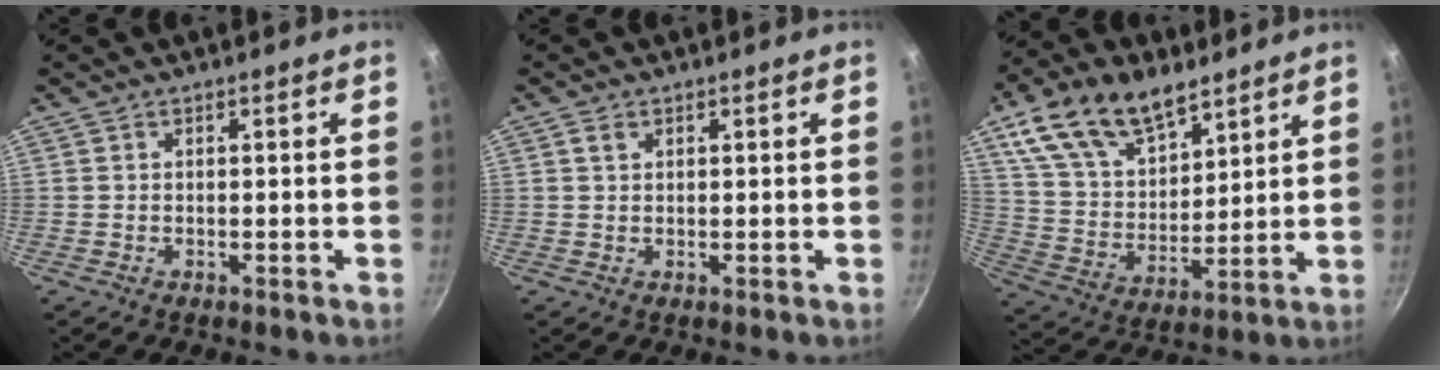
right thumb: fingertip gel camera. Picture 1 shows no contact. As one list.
[{"total": 1.4, "force": [0.8, 0.9, 0.8], "torque": [-0.011, 0.000, 0.012]}, {"total": 18.5, "force": [11.1, 10.2, 10.8], "torque": [-0.166, -0.040, 0.209]}]